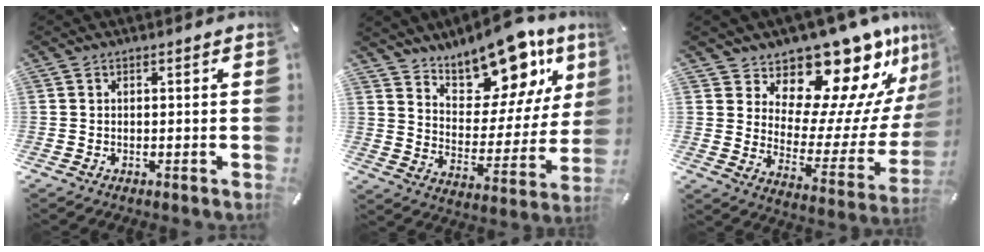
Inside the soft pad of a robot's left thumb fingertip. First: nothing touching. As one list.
[{"total": 16.8, "force": [14.1, 7.1, 5.8], "torque": [-0.089, -0.123, 0.247]}, {"total": 17.7, "force": [15.2, 6.7, 6.2], "torque": [-0.082, -0.146, 0.251]}]